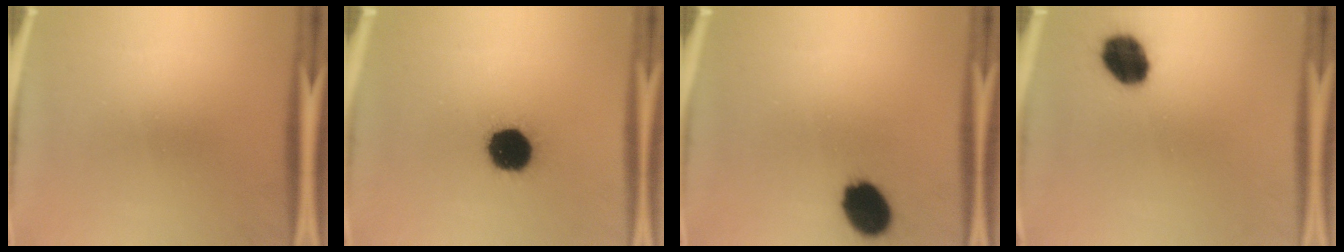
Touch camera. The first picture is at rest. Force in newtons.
{"total": 14.0}
{"total": 11.2}
{"total": 9.9}